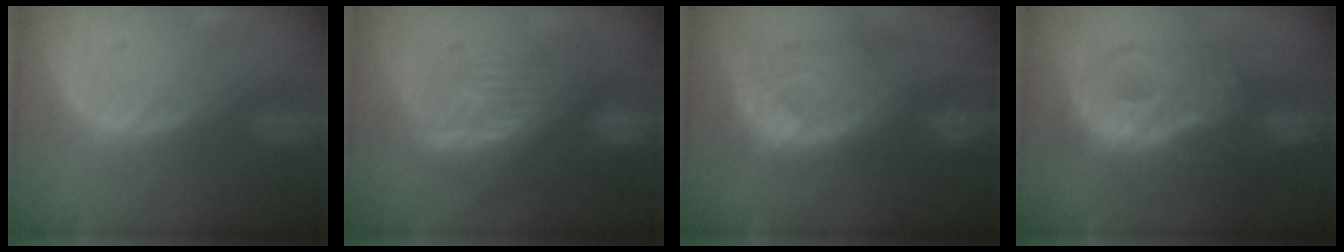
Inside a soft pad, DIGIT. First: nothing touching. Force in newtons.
{"total": 9.7, "press": 8.9, "slide": 3.8}
{"total": 10.6, "press": 9.5, "slide": 4.7}
{"total": 10.1, "press": 10.1, "slide": 0.3}